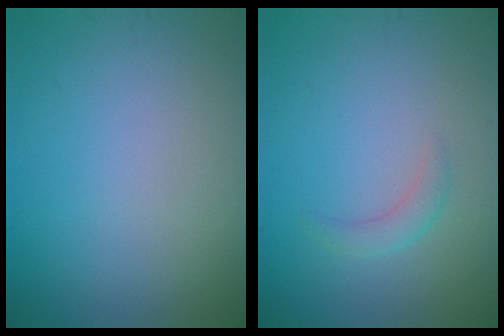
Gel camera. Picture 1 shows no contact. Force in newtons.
{"total": 1.4, "press": 1.4, "slide": 0.0}